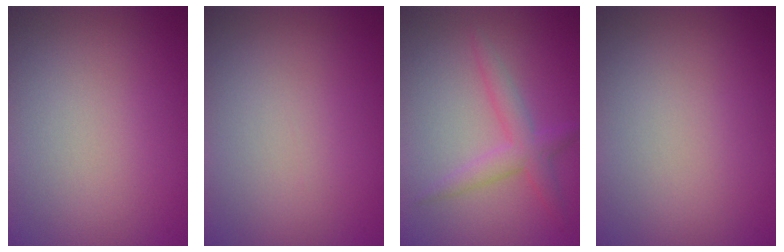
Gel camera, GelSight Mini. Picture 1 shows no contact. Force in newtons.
{"total": 0.0}
{"total": 2.8, "press": 2.8, "slide": 0.1}
{"total": 0.0}